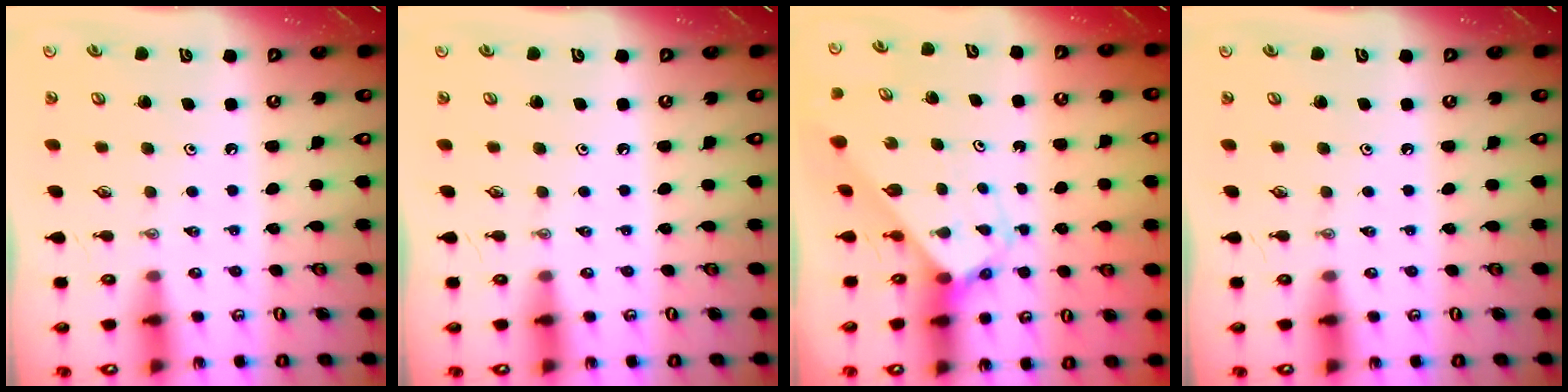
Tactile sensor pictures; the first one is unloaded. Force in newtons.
{"total": 0.0}
{"total": 2.8, "press": 2.8, "slide": 0.2}
{"total": 0.0}